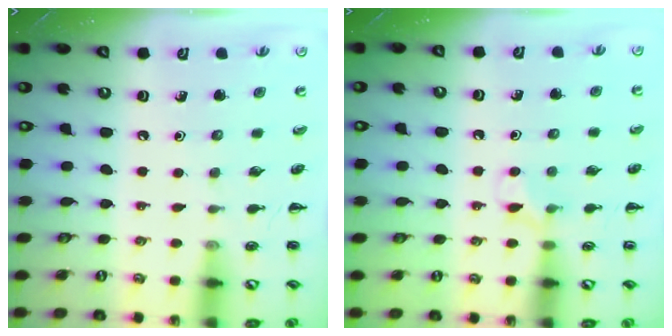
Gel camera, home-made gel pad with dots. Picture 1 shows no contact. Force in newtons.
{"total": 5.3, "press": 5.0, "slide": 1.8}